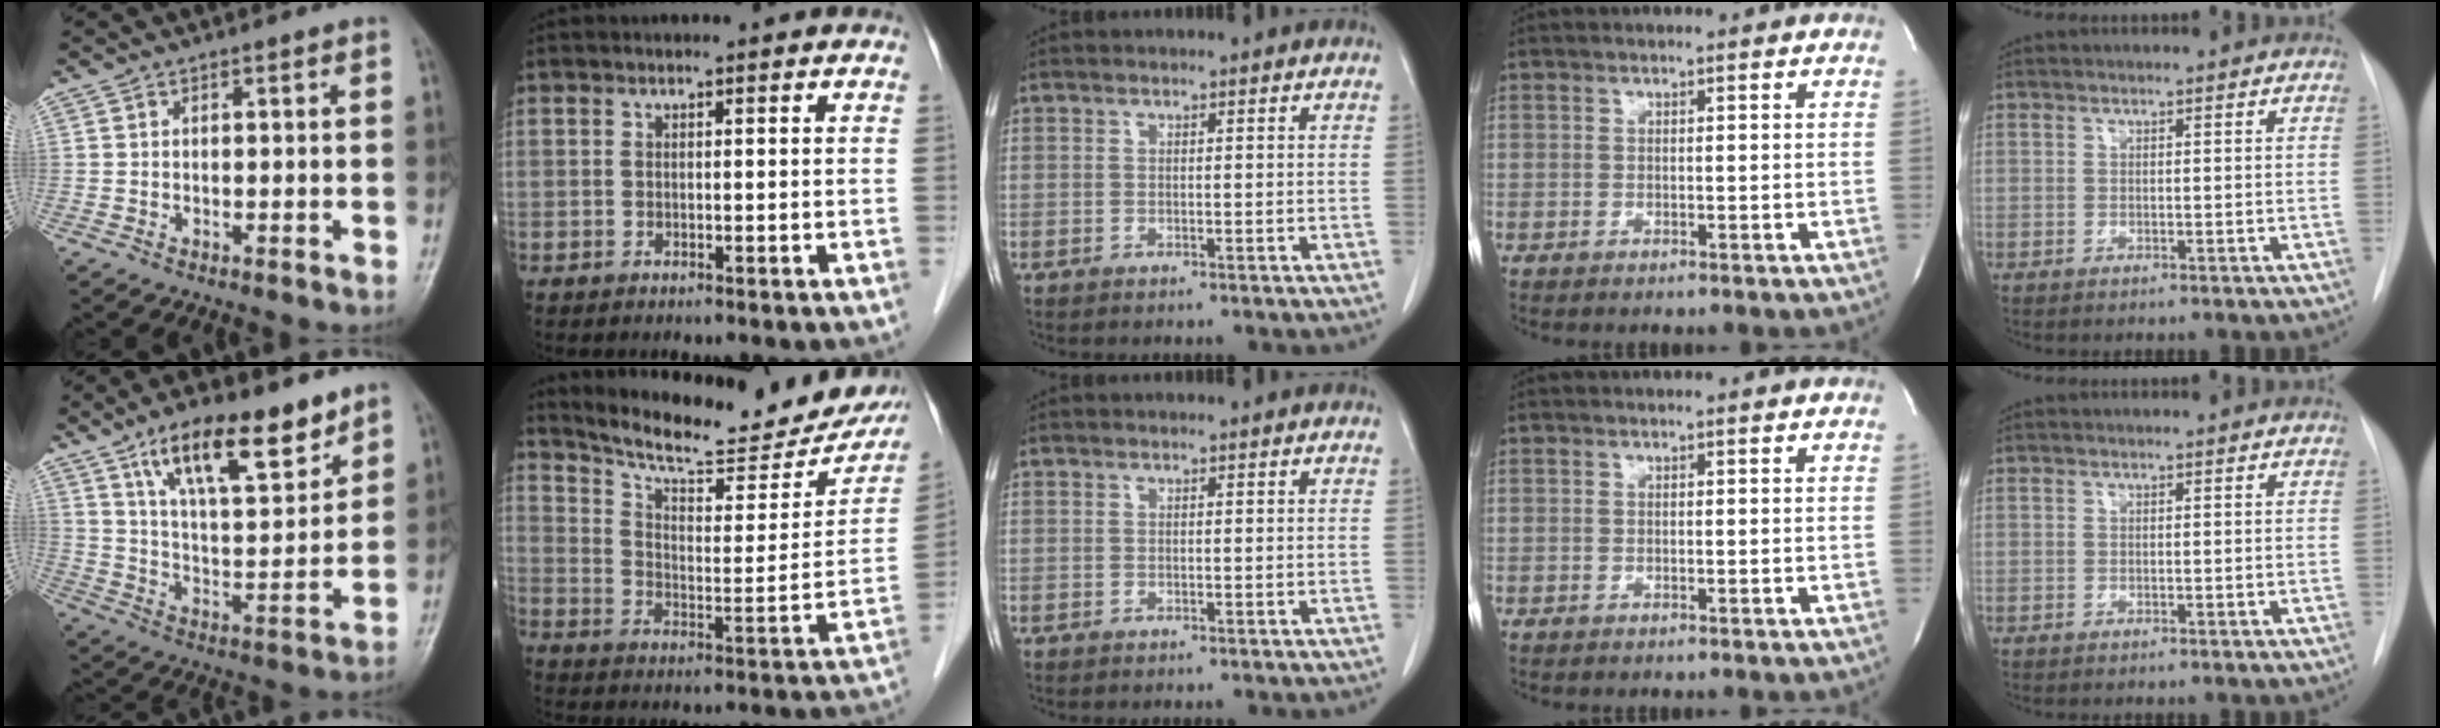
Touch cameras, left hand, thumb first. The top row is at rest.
{"thumb": {"total": 16.2, "force": [10.5, 5.5, 11.1], "torque": [-0.151, -0.054, 0.184]}, "index": {"total": 21.9, "force": [19.9, 3.9, 8.1], "torque": [-0.120, -0.039, 0.268]}}